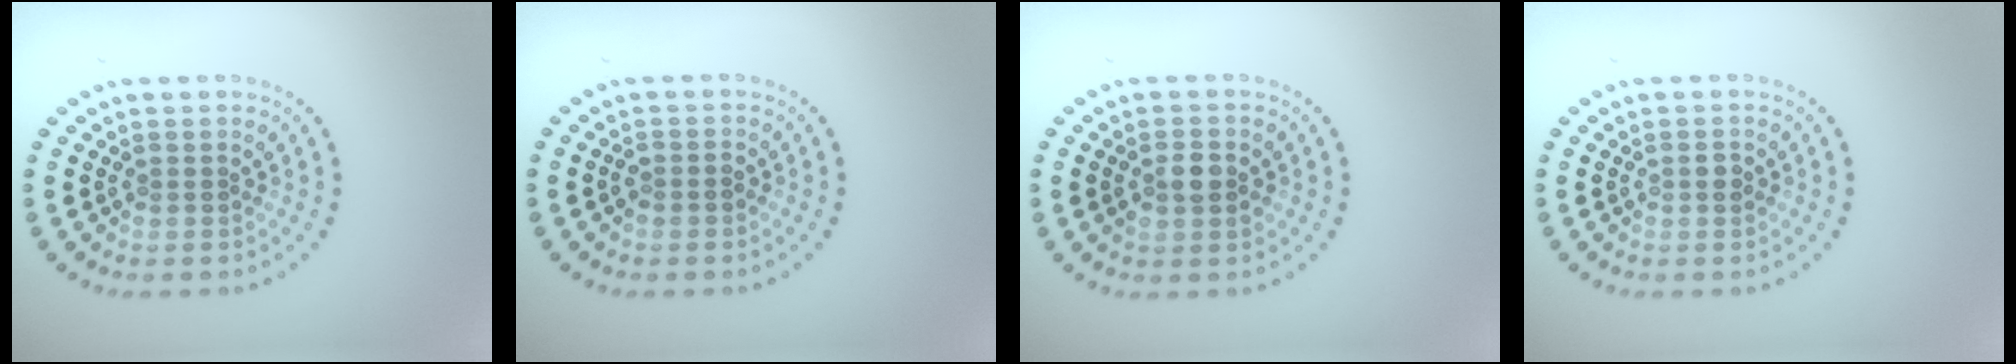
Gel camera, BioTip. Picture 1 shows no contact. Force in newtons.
{"total": 1.1, "press": 1.0, "slide": 0.4}
{"total": 2.5, "press": 2.5, "slide": 0.2}
{"total": 1.0, "press": 1.0, "slide": 0.2}